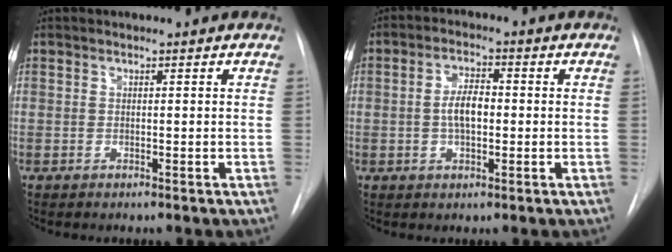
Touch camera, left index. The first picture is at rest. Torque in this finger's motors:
{"motor_torque": [0.96, -0.33, 0.36, 0.11]}